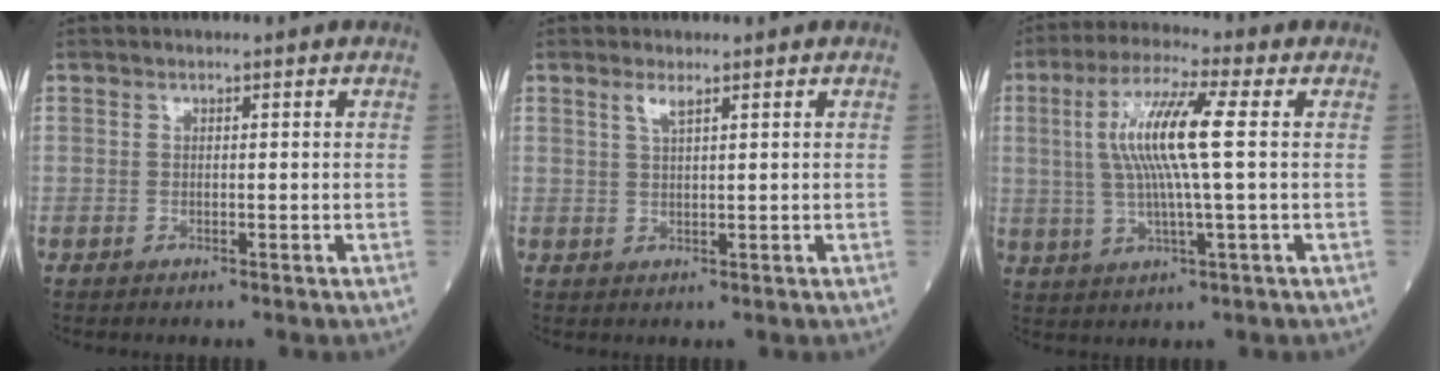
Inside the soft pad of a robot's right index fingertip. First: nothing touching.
{"total": 1.8, "force": [1.2, 0.1, 1.4], "torque": [-0.034, 0.001, 0.025]}
{"total": 10.8, "force": [1.6, 0.5, 10.6], "torque": [-0.215, 0.012, 0.028]}